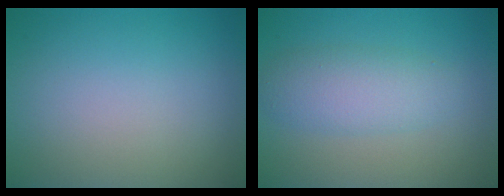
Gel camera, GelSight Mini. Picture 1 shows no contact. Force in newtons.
{"total": 3.6, "press": 3.6, "slide": 0.1}